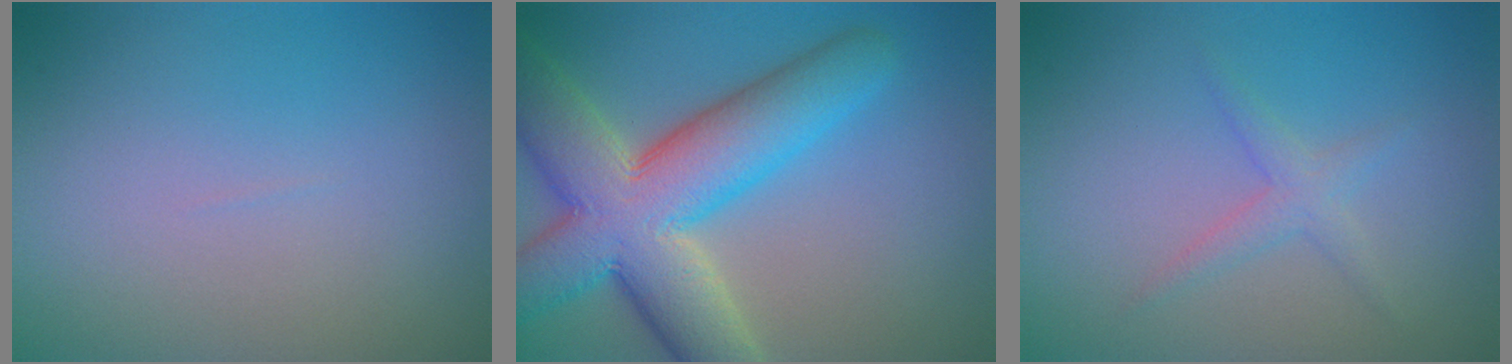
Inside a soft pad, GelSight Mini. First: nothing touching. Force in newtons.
{"total": 11.5, "press": 11.5, "slide": 0.8}
{"total": 1.6, "press": 1.6, "slide": 0.1}